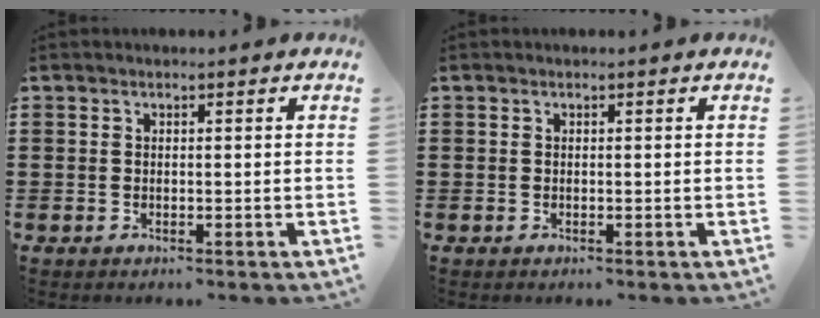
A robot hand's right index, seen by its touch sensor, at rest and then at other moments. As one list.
[{"total": 0.0}]